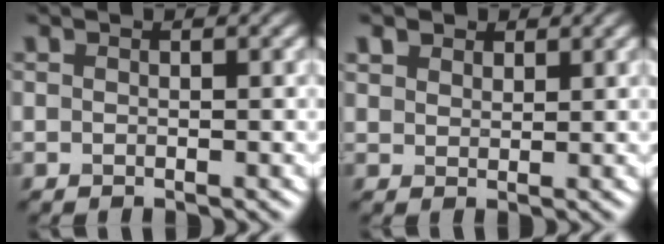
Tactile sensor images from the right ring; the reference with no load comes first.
{"total": 2.3, "force": [1.8, 1.3, 0.6], "torque": [-0.022, -0.004, 0.035]}